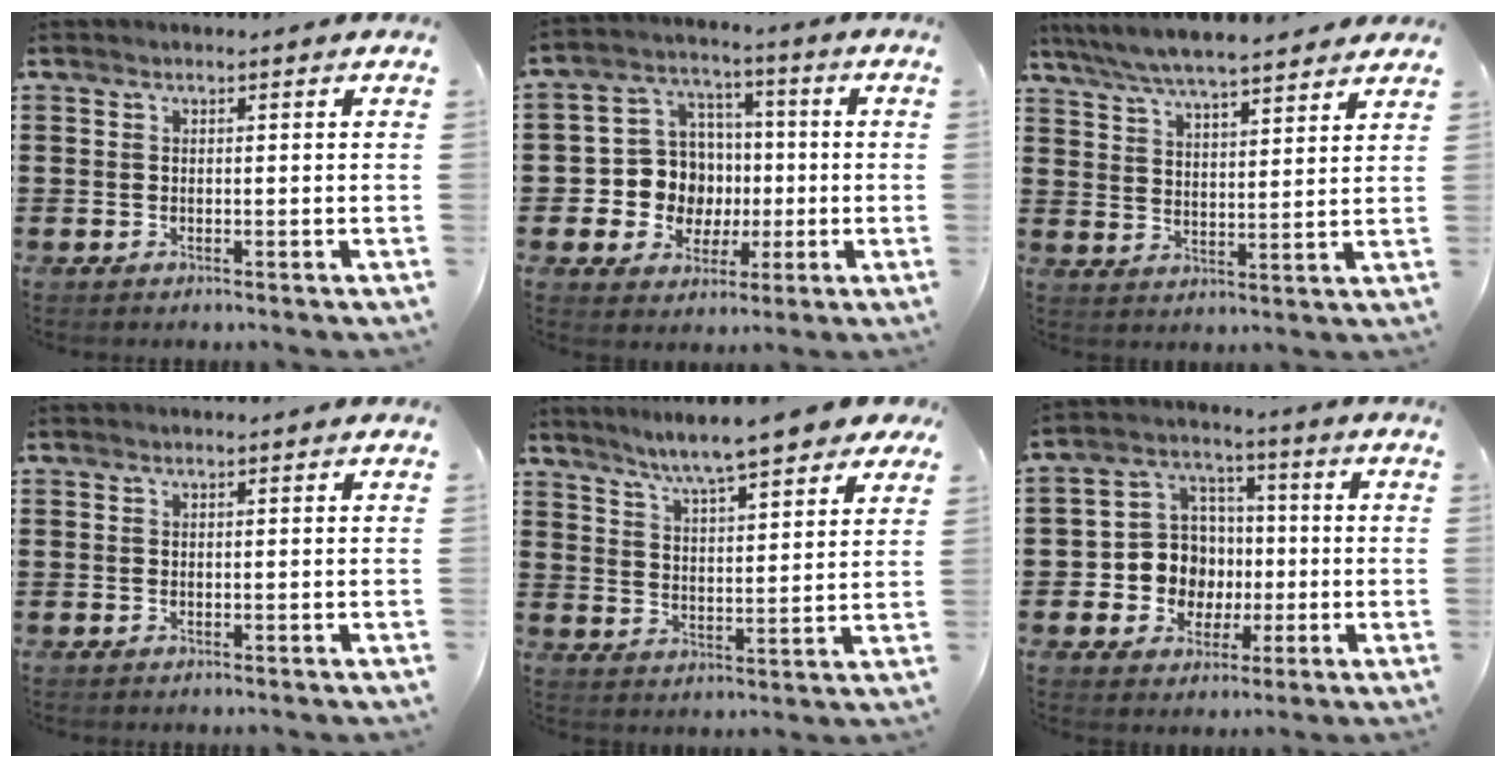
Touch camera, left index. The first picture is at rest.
{"total": 9.0, "force": [-0.2, 8.7, 2.1], "torque": [-0.082, 0.005, 0.005]}
{"total": 6.0, "force": [5.7, 0.3, 1.9], "torque": [-0.061, -0.026, 0.101]}
{"total": 0.0}
{"total": 7.2, "force": [6.4, 0.0, 3.2], "torque": [-0.089, -0.030, 0.108]}
{"total": 8.5, "force": [-0.6, 8.2, 2.1], "torque": [-0.084, 0.011, -0.004]}